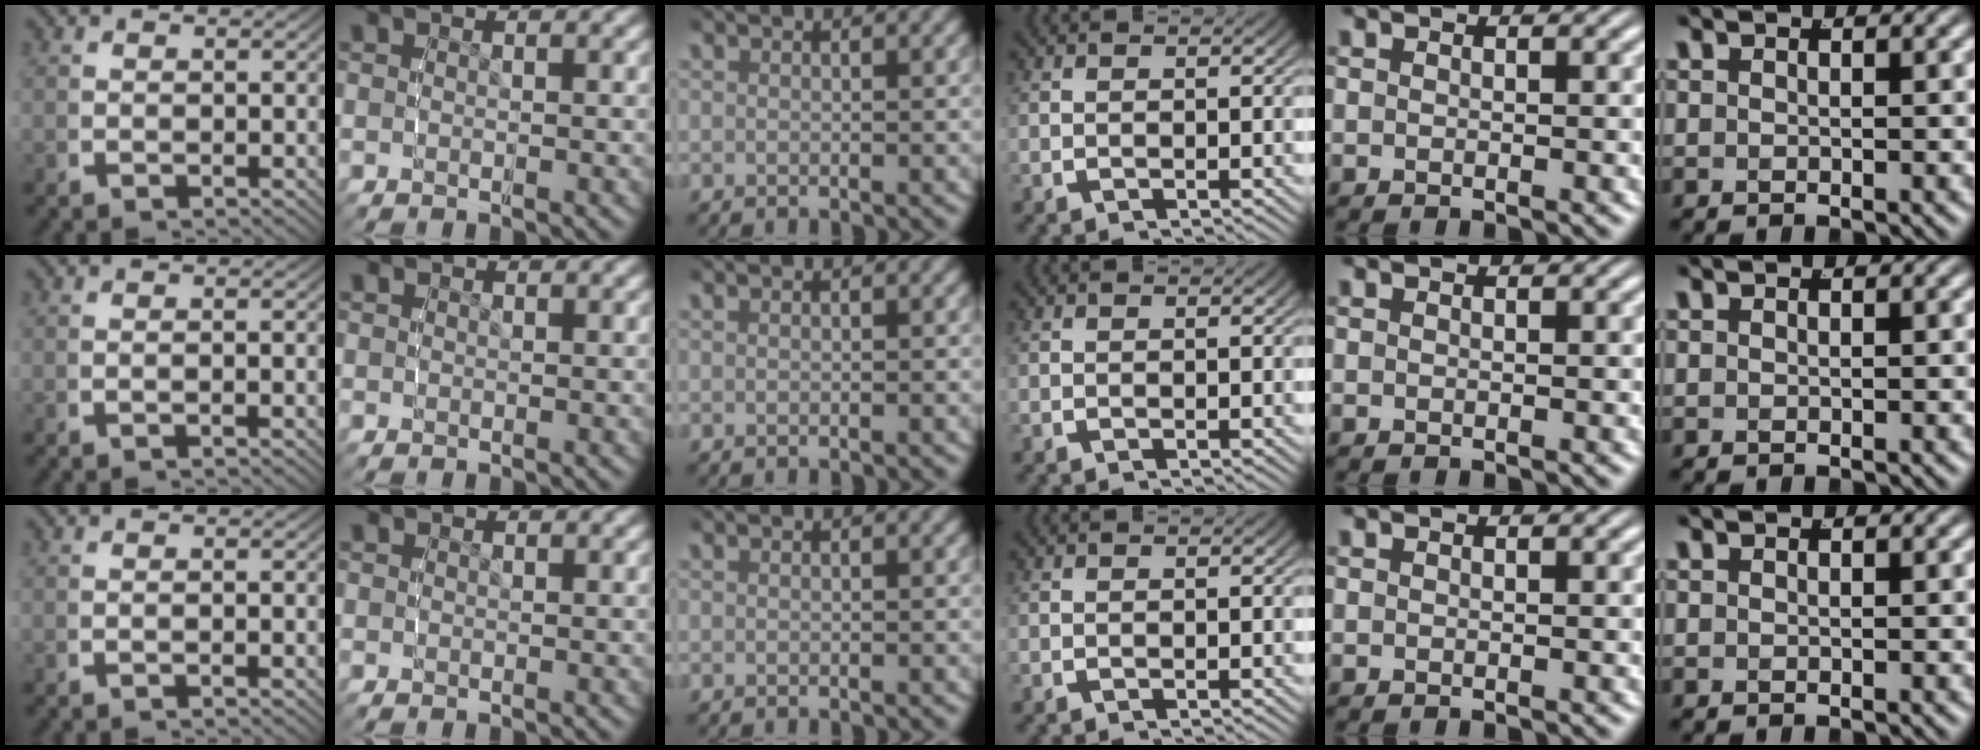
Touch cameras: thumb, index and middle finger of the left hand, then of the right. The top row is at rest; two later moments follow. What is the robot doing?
{"motion": "lift_and_place", "object": "toy banana"}